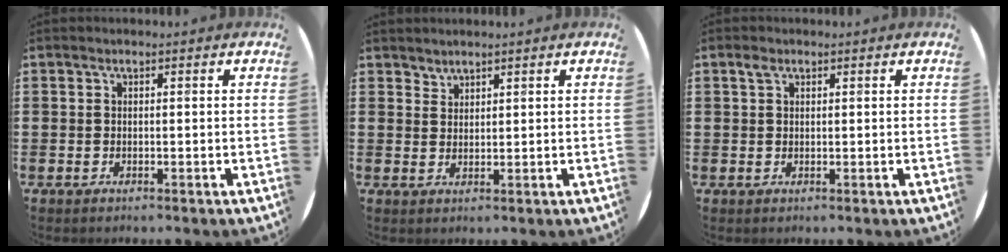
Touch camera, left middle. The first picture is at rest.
{"total": 1.8, "force": [1.7, 0.3, -0.4], "torque": [0.004, -0.001, 0.035]}
{"total": 1.2, "force": [0.7, 0.9, 0.4], "torque": [-0.002, 0.002, 0.011]}